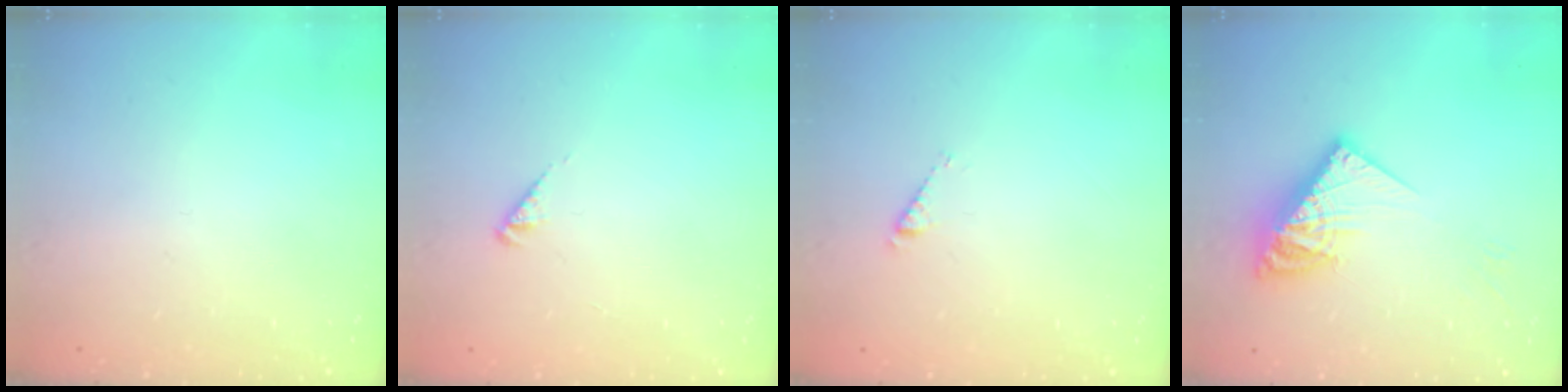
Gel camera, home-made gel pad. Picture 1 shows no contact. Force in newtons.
{"total": 2.3, "press": 2.2, "slide": 0.5}
{"total": 2.7, "press": 2.7, "slide": 0.2}
{"total": 12.4, "press": 12.4, "slide": 1.3}